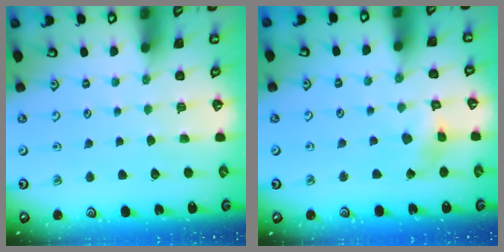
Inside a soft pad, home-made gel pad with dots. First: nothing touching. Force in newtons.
{"total": 4.1, "press": 4.1, "slide": 0.5}